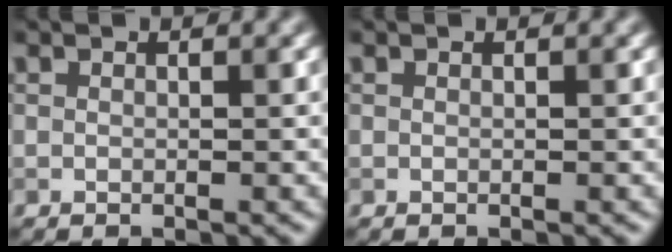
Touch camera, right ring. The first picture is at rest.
{"total": 0.0}